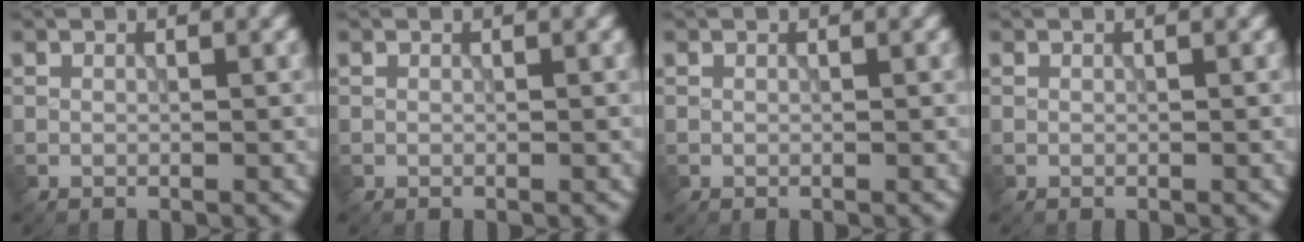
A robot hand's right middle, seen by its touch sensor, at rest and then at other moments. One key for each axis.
{"total": 0.0}
{"total": 0.0}
{"total": 0.0}